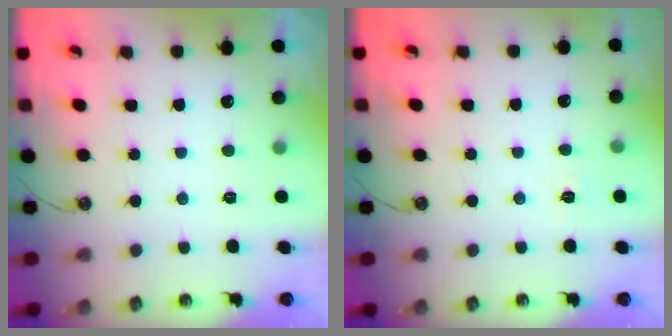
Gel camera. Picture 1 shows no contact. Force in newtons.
{"total": 2.7, "press": 2.7, "slide": 0.4}